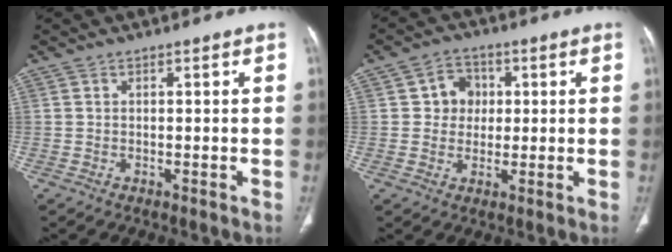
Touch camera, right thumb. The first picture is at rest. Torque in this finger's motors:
{"motor_torque": [-0.35, 0.20, -0.10, 0.12, 0.04]}